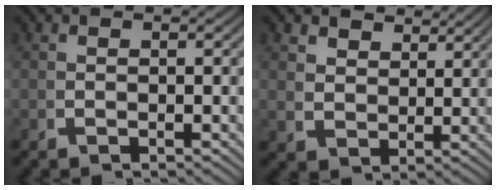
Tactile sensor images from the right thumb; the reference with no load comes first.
{"total": 3.7, "force": [3.0, 1.7, 1.2], "torque": [-0.022, -0.004, 0.064]}